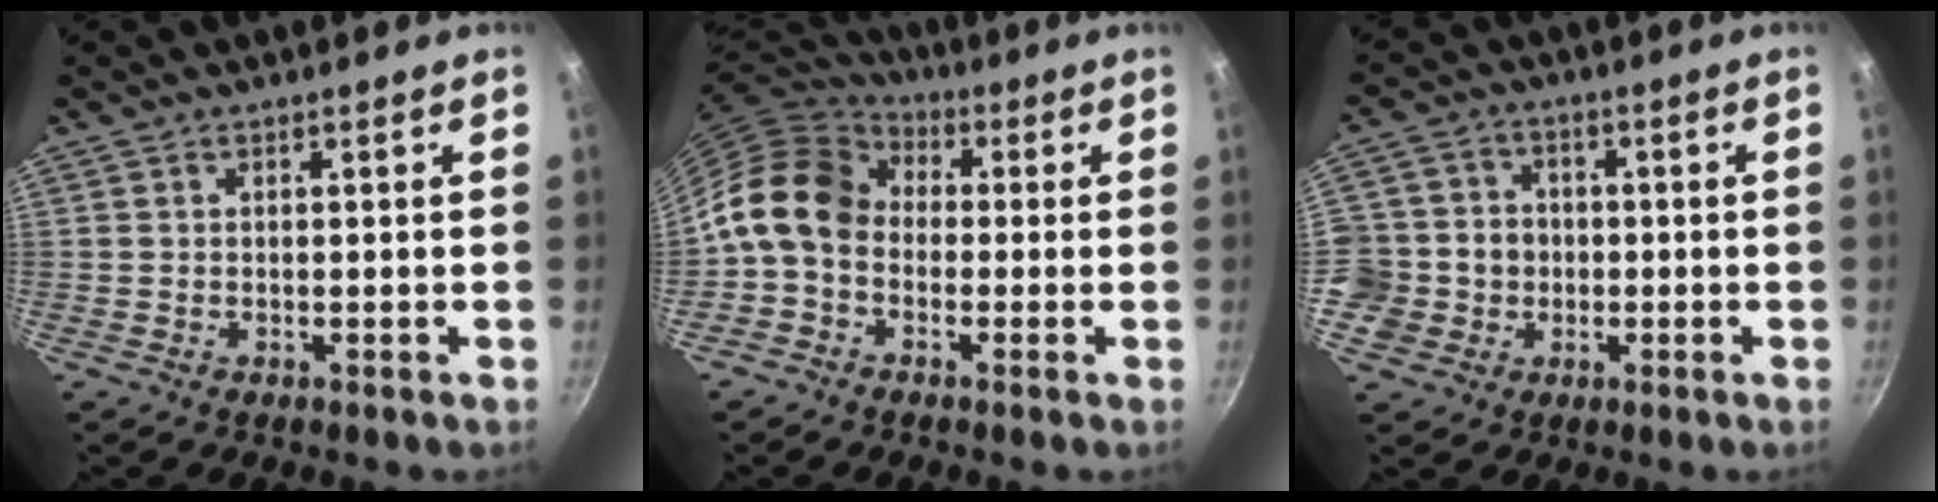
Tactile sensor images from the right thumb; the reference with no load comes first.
{"total": 12.2, "force": [-0.7, 9.5, 7.5], "torque": [-0.118, 0.038, -0.036]}
{"total": 9.9, "force": [-1.6, 9.3, 2.9], "torque": [-0.034, 0.023, -0.040]}